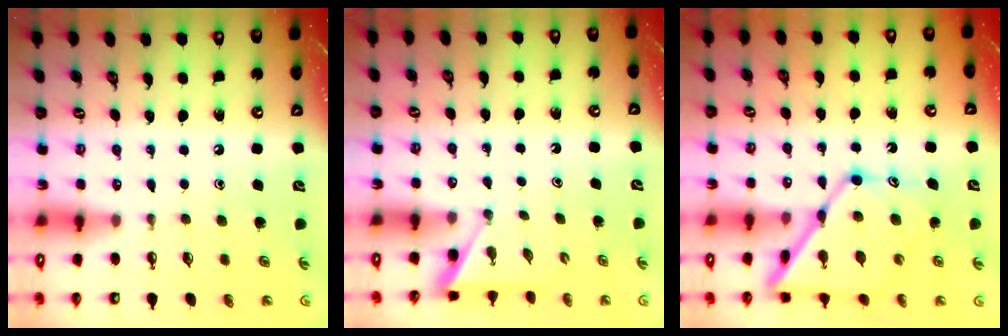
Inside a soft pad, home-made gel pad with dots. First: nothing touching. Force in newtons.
{"total": 2.2, "press": 2.2, "slide": 0.2}
{"total": 16.0, "press": 15.9, "slide": 1.4}